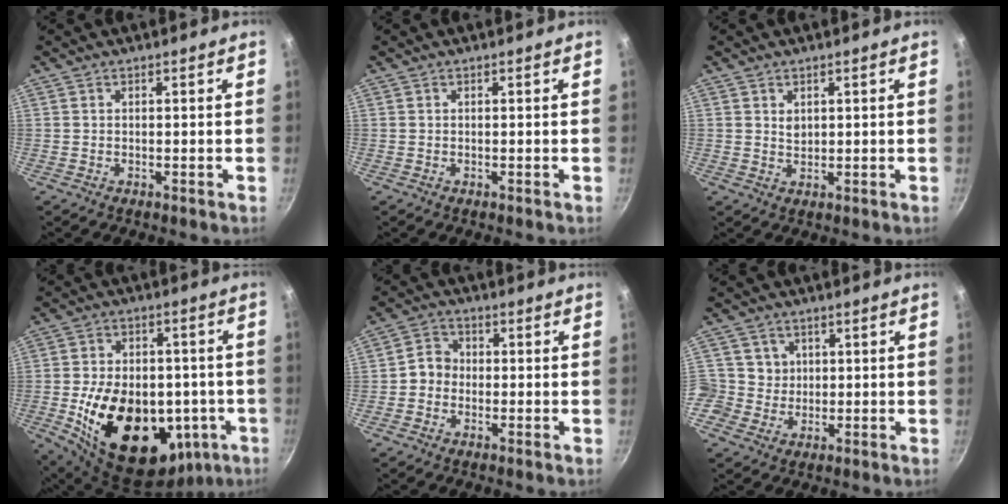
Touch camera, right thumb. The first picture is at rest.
{"total": 0.0}
{"total": 1.8, "force": [0.8, 1.3, 0.9], "torque": [-0.011, -0.006, 0.016]}
{"total": 25.8, "force": [-5.9, 17.2, 18.4], "torque": [-0.283, 0.021, -0.067]}
{"total": 4.4, "force": [-0.8, 4.0, 1.8], "torque": [-0.004, 0.014, -0.026]}
{"total": 5.8, "force": [0.5, 5.8, 0.4], "torque": [0.033, 0.005, 0.002]}